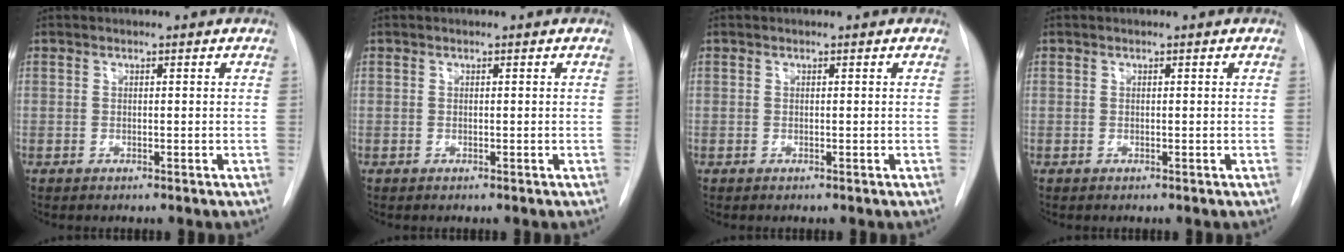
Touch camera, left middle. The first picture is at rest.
{"total": 0.0}
{"total": 0.0}
{"total": 0.0}